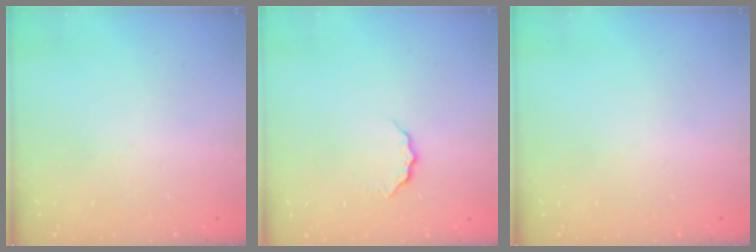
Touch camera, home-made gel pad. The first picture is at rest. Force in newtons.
{"total": 3.5, "press": 3.5, "slide": 0.3}
{"total": 0.0}